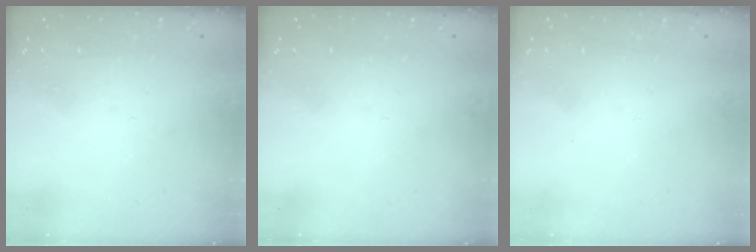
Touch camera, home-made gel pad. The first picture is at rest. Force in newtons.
{"total": 0.0}
{"total": 1.7, "press": 1.6, "slide": 0.1}